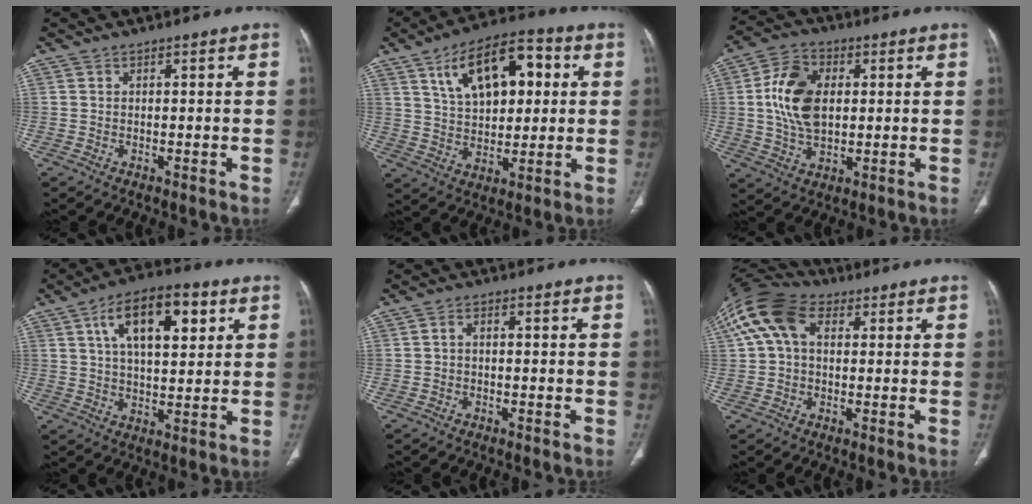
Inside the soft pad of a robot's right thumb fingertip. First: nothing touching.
{"total": 16.3, "force": [5.5, 8.9, 12.6], "torque": [-0.171, 0.003, 0.094]}
{"total": 12.3, "force": [1.6, 7.8, 9.3], "torque": [-0.169, 0.003, 0.030]}
{"total": 14.6, "force": [5.7, 6.8, 11.6], "torque": [-0.166, -0.003, 0.090]}
{"total": 1.3, "force": [-0.2, 0.8, 1.0], "torque": [-0.014, 0.008, -0.007]}
{"total": 12.7, "force": [3.6, 8.4, 8.8], "torque": [-0.185, 0.041, 0.060]}